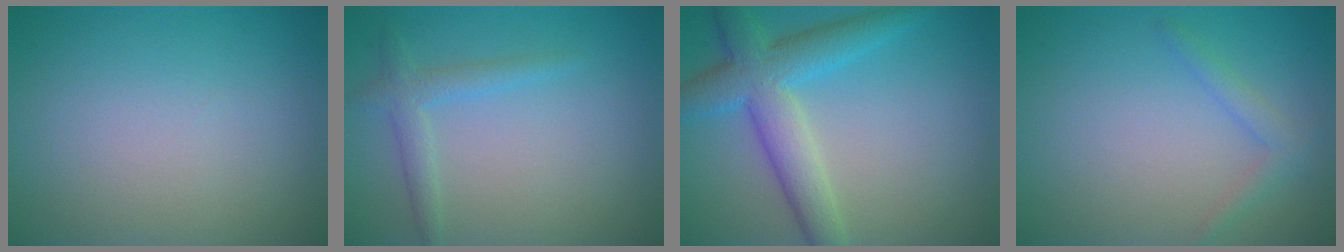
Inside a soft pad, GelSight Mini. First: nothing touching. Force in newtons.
{"total": 2.1, "press": 2.1, "slide": 0.1}
{"total": 6.2, "press": 6.2, "slide": 0.3}
{"total": 1.6, "press": 1.6, "slide": 0.1}